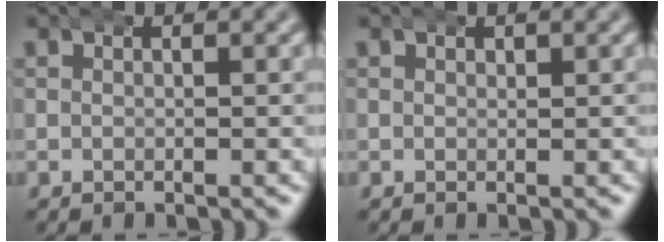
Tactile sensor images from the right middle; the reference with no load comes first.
{"total": 0.0}